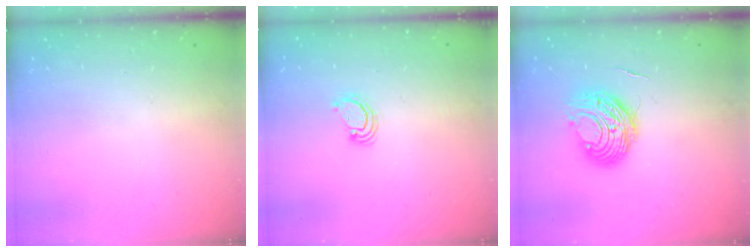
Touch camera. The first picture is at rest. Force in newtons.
{"total": 2.3, "press": 2.3, "slide": 0.3}
{"total": 10.1, "press": 10.1, "slide": 0.8}